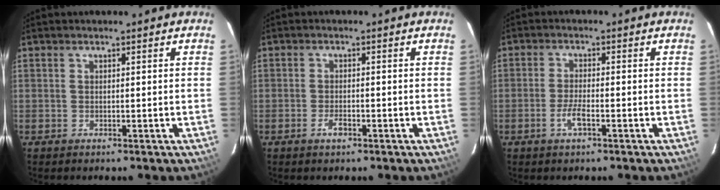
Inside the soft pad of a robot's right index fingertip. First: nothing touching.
{"total": 2.2, "force": [-1.3, 1.1, 1.5], "torque": [-0.030, -0.002, -0.023]}
{"total": 3.4, "force": [-1.7, 0.8, 2.9], "torque": [-0.063, -0.004, -0.034]}